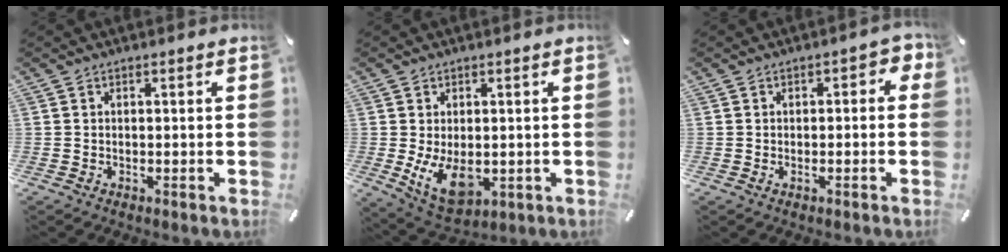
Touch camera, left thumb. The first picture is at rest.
{"total": 9.3, "force": [-0.7, 5.9, 7.2], "torque": [-0.134, -0.015, -0.008]}
{"total": 2.8, "force": [-0.7, 1.4, 2.2], "torque": [-0.024, 0.002, -0.018]}